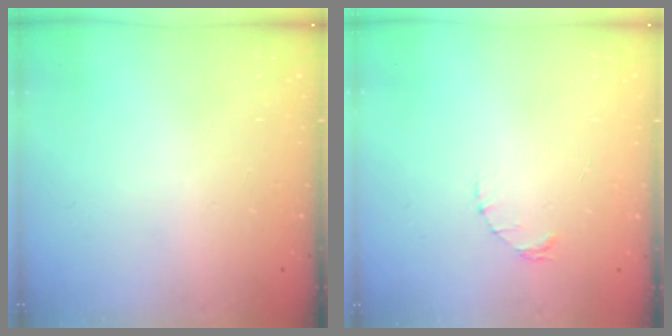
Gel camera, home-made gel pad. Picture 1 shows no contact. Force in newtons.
{"total": 1.6, "press": 1.5, "slide": 0.3}